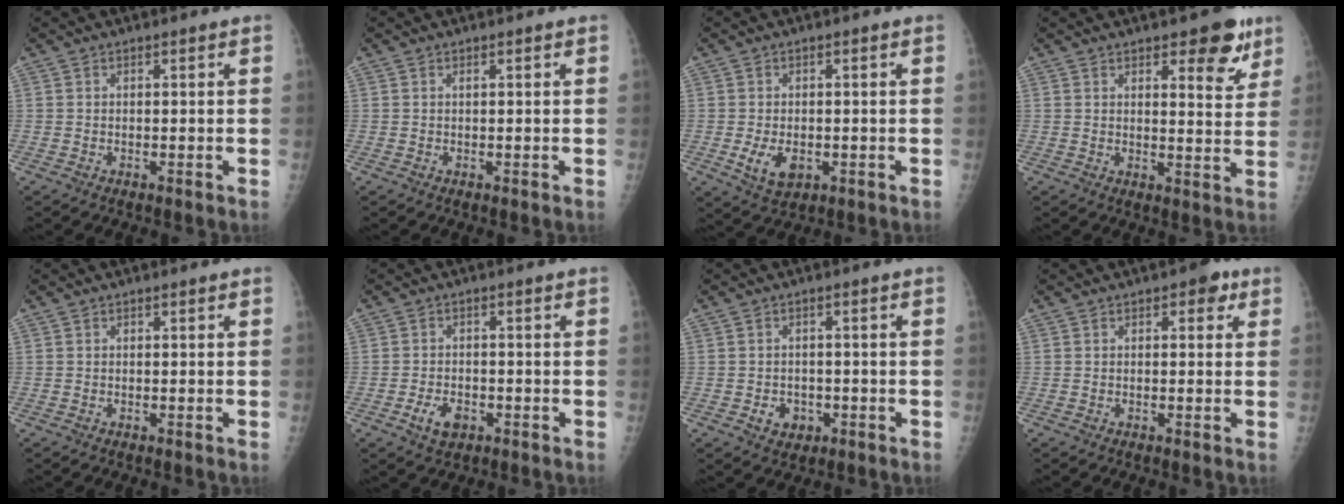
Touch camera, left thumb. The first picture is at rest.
{"total": 0.0}
{"total": 5.3, "force": [-1.2, 3.4, 3.8], "torque": [-0.065, -0.008, -0.013]}
{"total": 8.1, "force": [4.9, 3.2, 5.5], "torque": [-0.040, -0.028, 0.060]}
{"total": 0.0}
{"total": 4.3, "force": [-1.9, 2.7, 2.7], "torque": [-0.042, 0.007, -0.030]}
{"total": 3.7, "force": [-1.3, 3.1, 1.6], "torque": [-0.010, 0.006, -0.011]}
{"total": 3.0, "force": [1.2, 1.8, 2.1], "torque": [-0.007, 0.001, 0.009]}